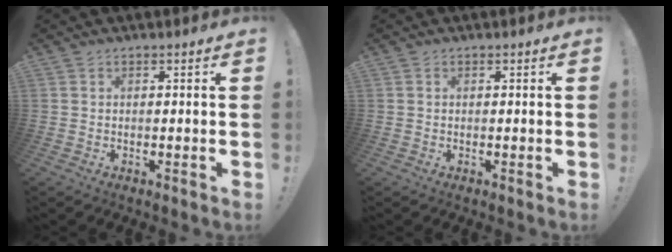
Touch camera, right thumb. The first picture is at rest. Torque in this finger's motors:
{"motor_torque": [0.16, 0.04, 0.18, -0.07, -0.03]}